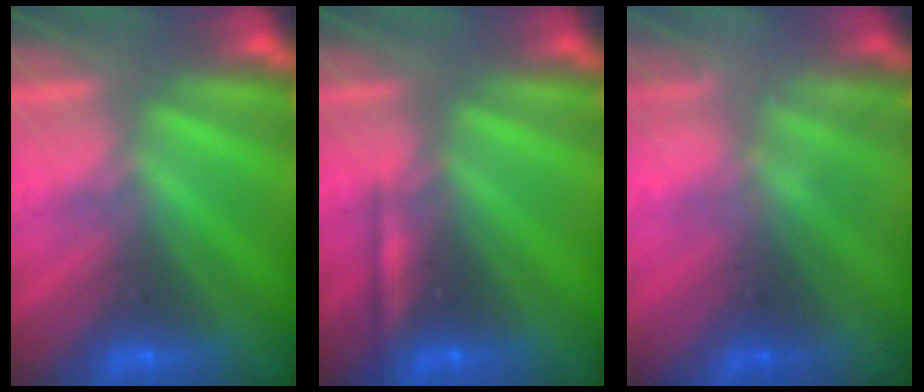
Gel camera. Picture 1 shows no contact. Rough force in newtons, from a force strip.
{"total": 2.2}
{"total": 1.6}